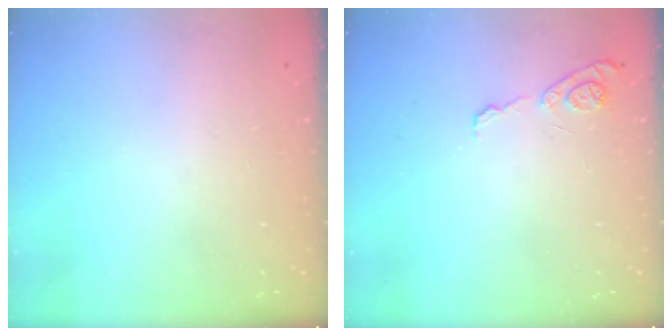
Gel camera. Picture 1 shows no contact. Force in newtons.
{"total": 7.6, "press": 7.5, "slide": 0.8}